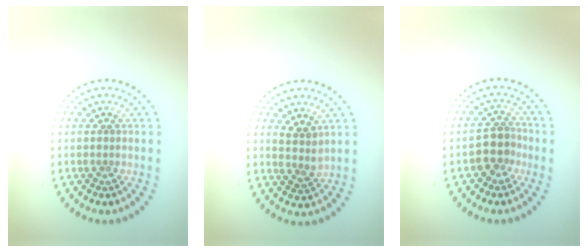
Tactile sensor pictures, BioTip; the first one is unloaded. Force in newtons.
{"total": 1.8, "press": 1.4, "slide": 1.1}
{"total": 2.6, "press": 2.3, "slide": 1.2}